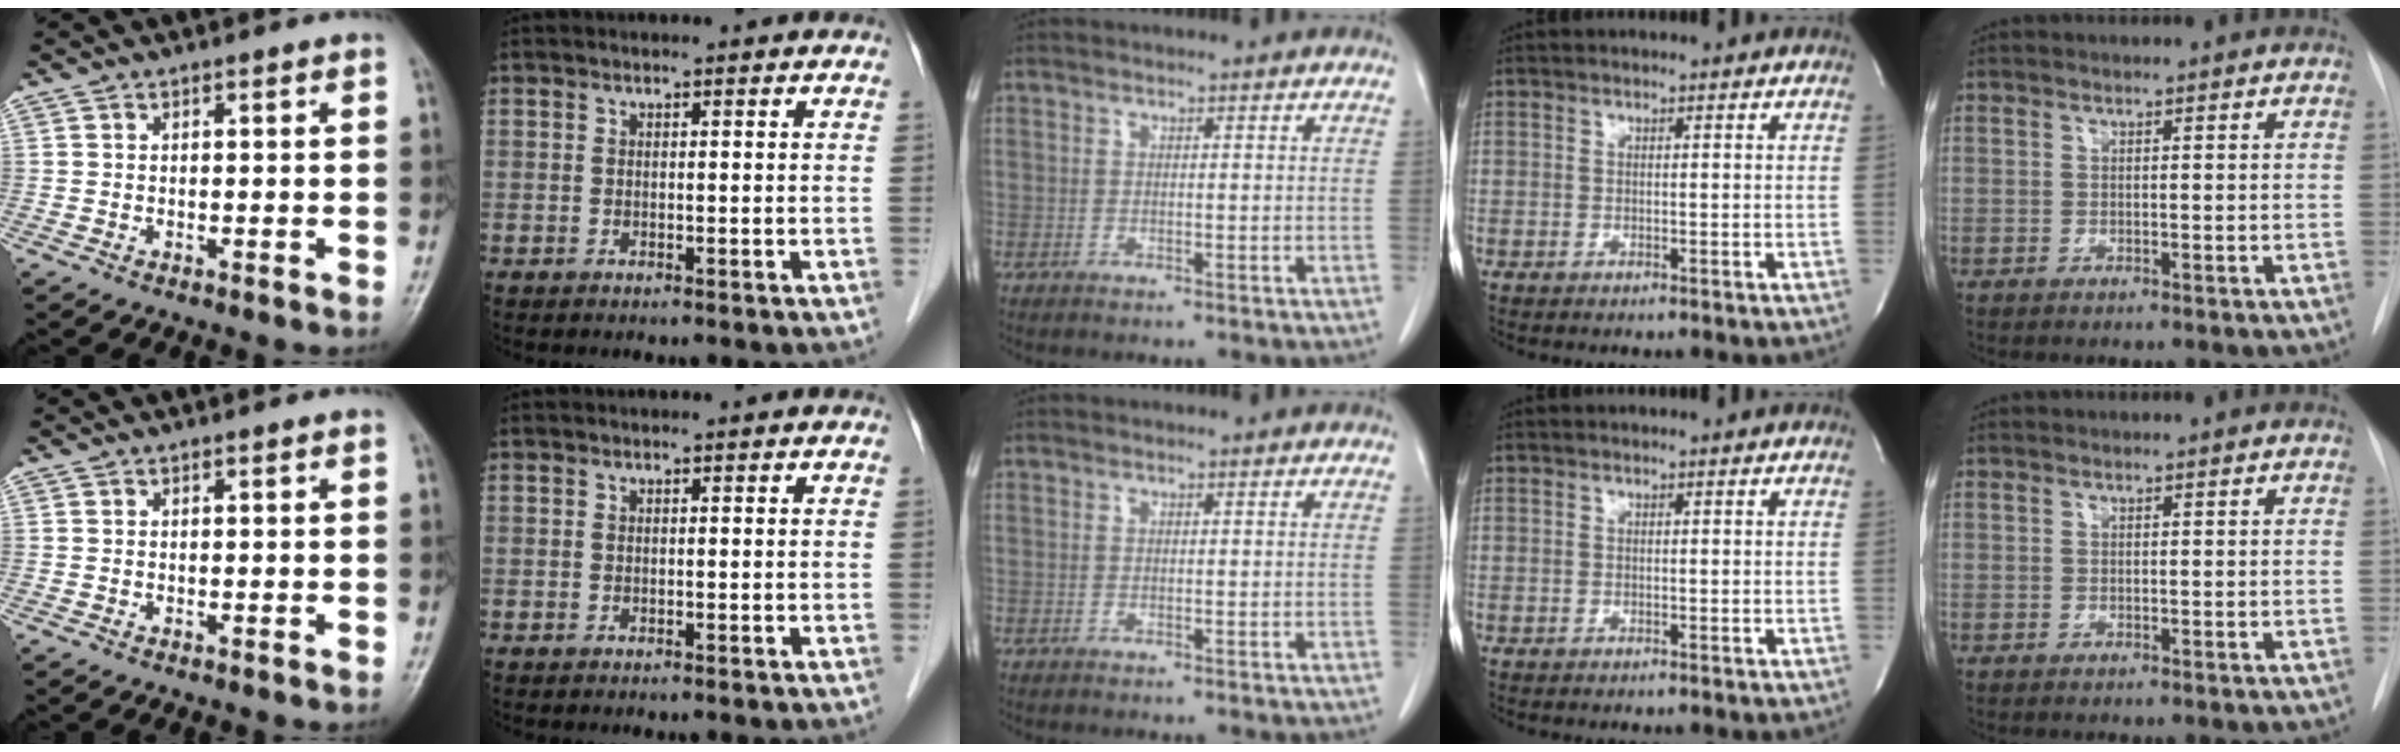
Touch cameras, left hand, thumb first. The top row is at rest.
{}